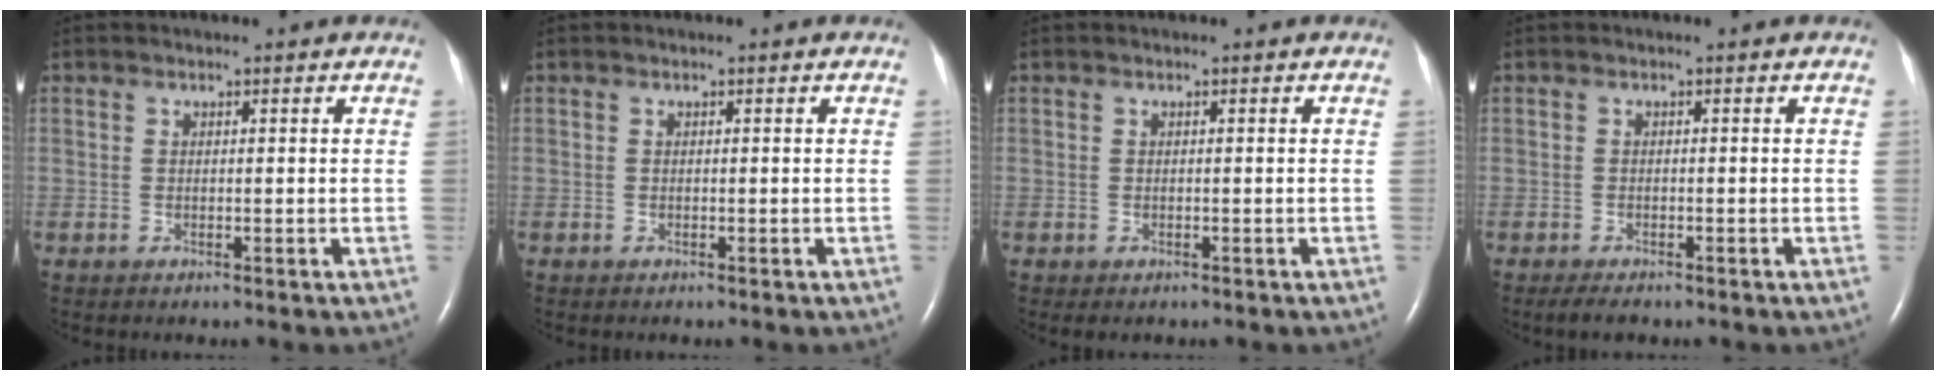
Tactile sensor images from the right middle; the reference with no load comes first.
{"total": 0.0}
{"total": 0.6, "force": [-0.4, 0.3, 0.2], "torque": [-0.009, 0.000, -0.003]}
{"total": 2.0, "force": [-1.6, 0.6, 1.1], "torque": [-0.027, -0.005, -0.022]}